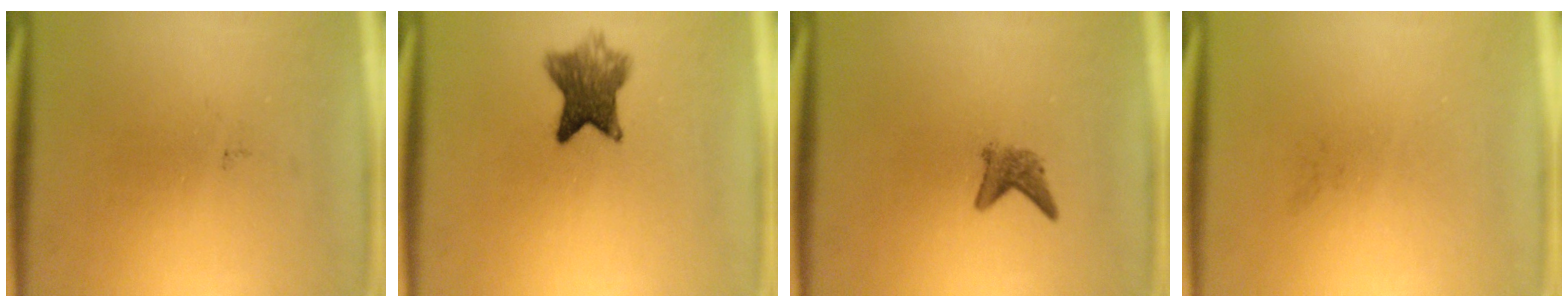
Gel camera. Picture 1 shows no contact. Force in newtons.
{"total": 6.9}
{"total": 2.1}
{"total": 0.0}